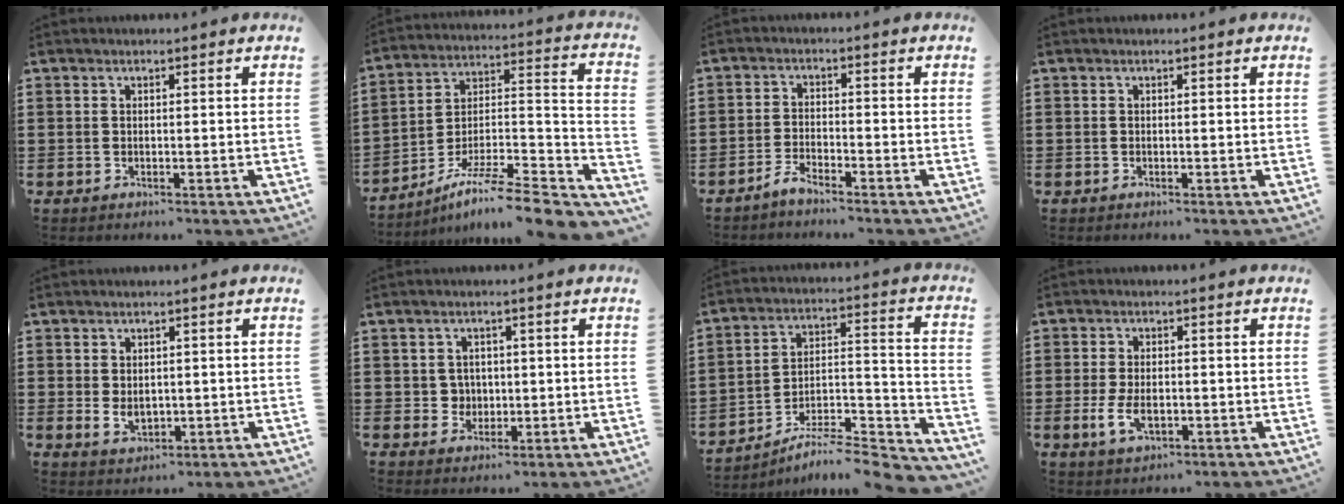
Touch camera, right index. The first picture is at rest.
{"total": 9.3, "force": [-7.2, 1.1, 5.8], "torque": [-0.089, 0.005, -0.141]}
{"total": 2.5, "force": [-2.4, 0.2, 0.7], "torque": [-0.023, 0.004, -0.050]}
{"total": 0.0}
{"total": 2.7, "force": [0.1, 1.9, 1.9], "torque": [-0.032, 0.001, 0.000]}
{"total": 2.9, "force": [0.0, 2.8, 0.9], "torque": [-0.028, 0.010, -0.003]}
{"total": 6.5, "force": [-5.9, 0.7, 2.7], "torque": [-0.038, -0.003, -0.118]}
{"total": 4.3, "force": [-0.9, 2.3, 3.5], "torque": [-0.077, -0.004, -0.017]}